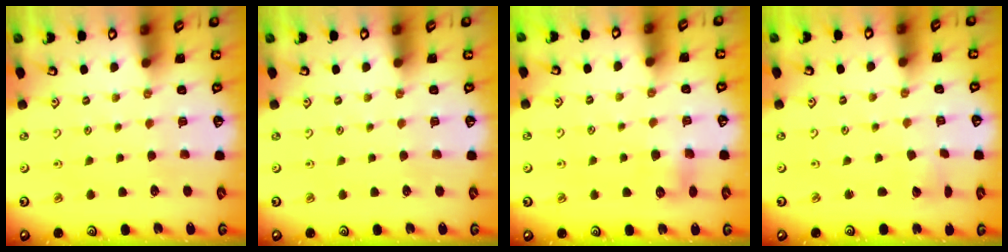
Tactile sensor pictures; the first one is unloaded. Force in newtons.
{"total": 0.0}
{"total": 5.7, "press": 5.7, "slide": 0.5}
{"total": 2.3, "press": 2.3, "slide": 0.1}